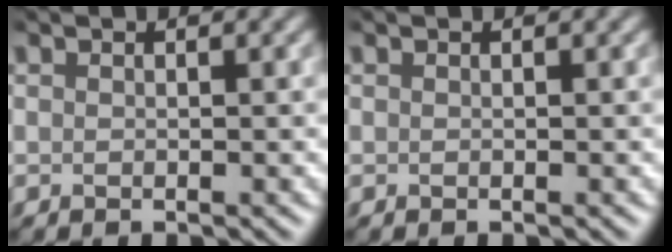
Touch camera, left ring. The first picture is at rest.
{"total": 0.0}